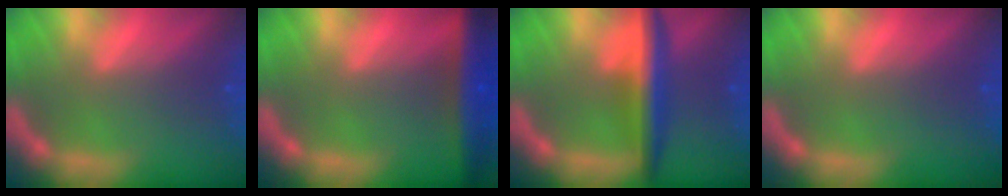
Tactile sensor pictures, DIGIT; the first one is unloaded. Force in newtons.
{"total": 6.9}
{"total": 5.5}
{"total": 0.0}